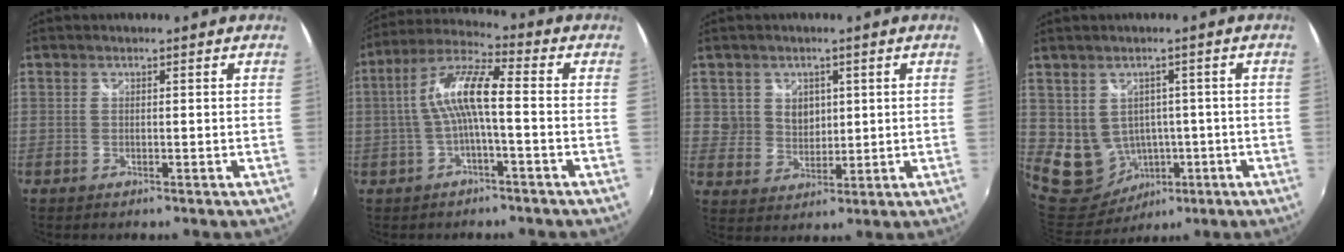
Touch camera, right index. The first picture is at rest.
{"total": 9.1, "force": [-1.0, 1.5, 9.0], "torque": [-0.188, 0.019, -0.017]}
{"total": 5.7, "force": [1.9, 5.2, 1.4], "torque": [-0.022, 0.006, 0.040]}
{"total": 10.0, "force": [-0.9, 9.2, 3.6], "torque": [-0.097, 0.001, 0.017]}